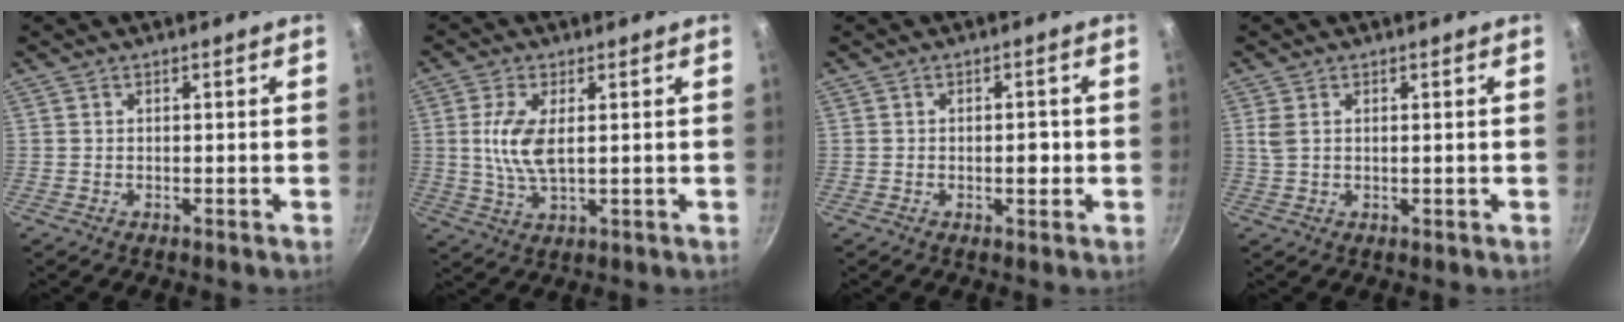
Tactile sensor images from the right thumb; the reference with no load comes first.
{"total": 7.4, "force": [1.1, 3.1, 6.6], "torque": [-0.139, -0.003, 0.023]}
{"total": 2.6, "force": [-0.4, 1.5, 2.2], "torque": [-0.016, 0.007, -0.007]}
{"total": 2.6, "force": [0.9, 1.4, 2.0], "torque": [-0.045, 0.002, 0.019]}